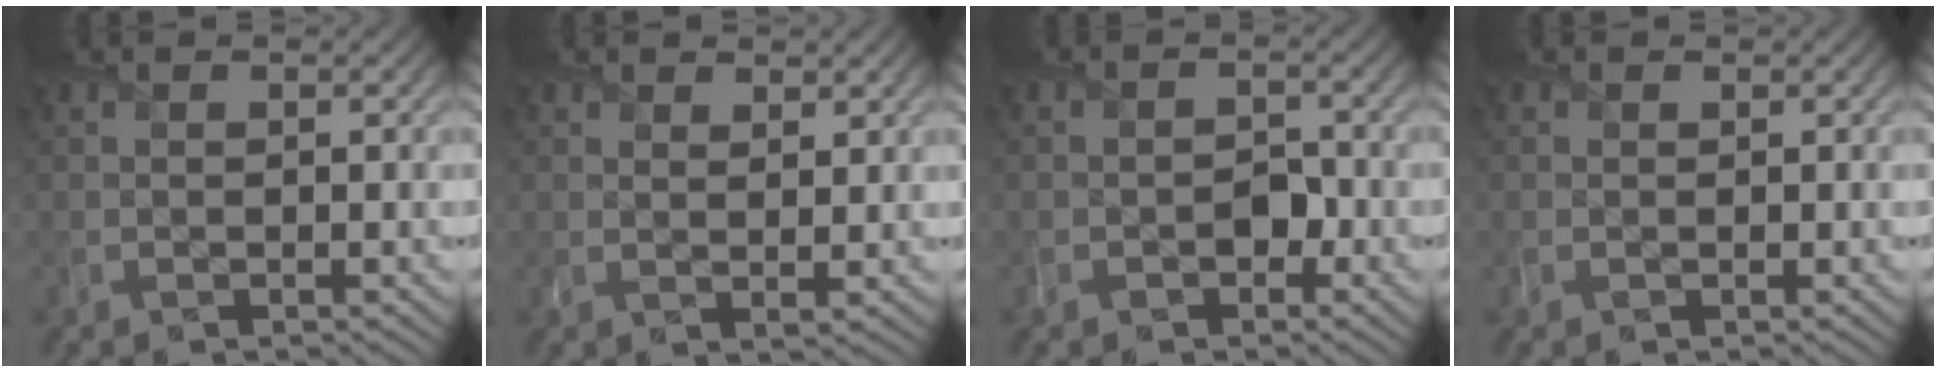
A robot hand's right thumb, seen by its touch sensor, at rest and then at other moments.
{"total": 2.1, "force": [1.5, 0.6, 1.3], "torque": [-0.028, -0.004, 0.030]}
{"total": 2.3, "force": [-1.3, 1.6, 1.0], "torque": [-0.011, -0.001, -0.021]}
{"total": 0.0}